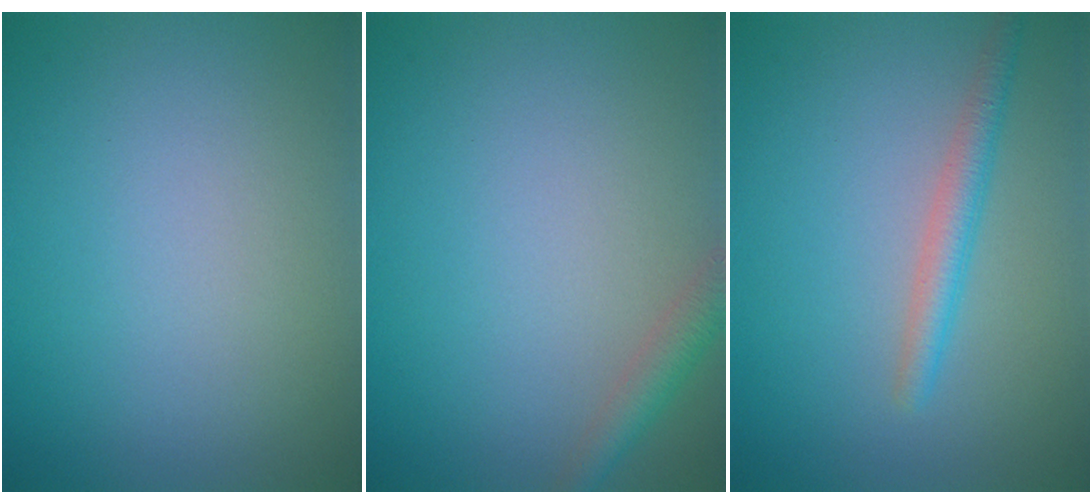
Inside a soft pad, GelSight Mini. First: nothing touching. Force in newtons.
{"total": 2.1, "press": 2.1, "slide": 0.1}
{"total": 2.4, "press": 2.4, "slide": 0.1}